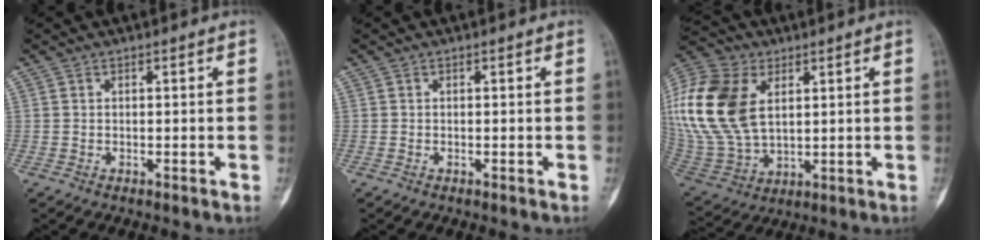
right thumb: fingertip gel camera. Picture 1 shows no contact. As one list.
[{"total": 0.0}, {"total": 23.8, "force": [6.1, 15.3, 17.2], "torque": [-0.389, -0.007, 0.122]}]